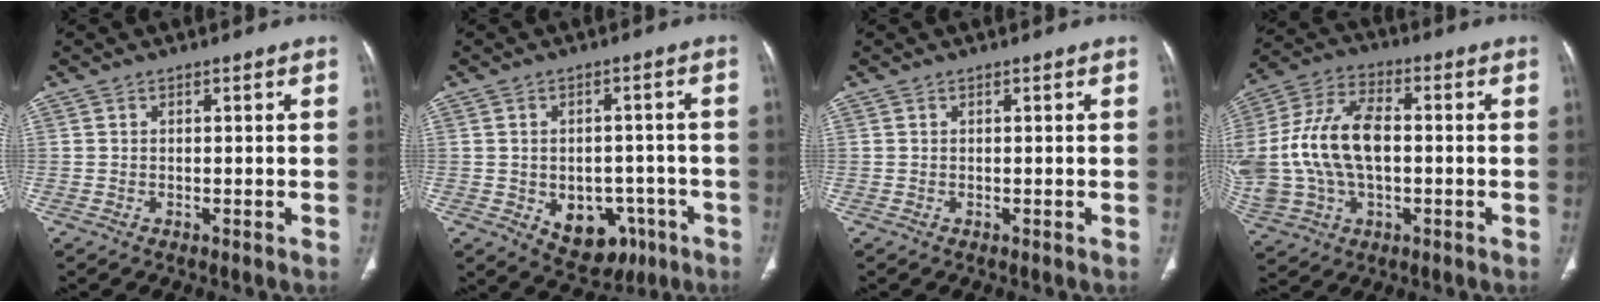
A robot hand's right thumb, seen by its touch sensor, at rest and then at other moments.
{"total": 11.0, "force": [-4.3, 7.9, 6.4], "torque": [-0.052, 0.027, -0.043]}
{"total": 0.0}
{"total": 19.4, "force": [-0.1, 11.9, 15.3], "torque": [-0.337, 0.024, 0.003]}